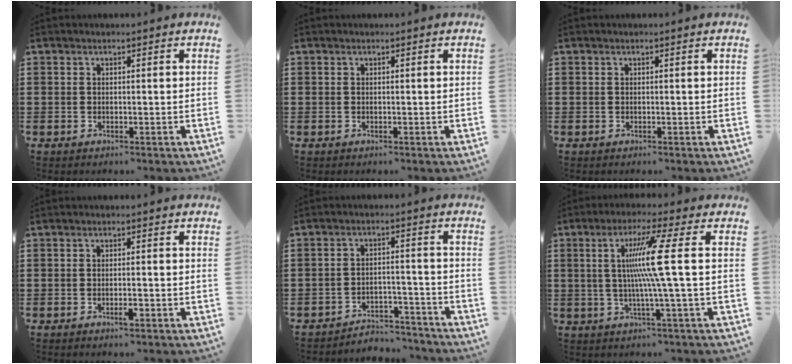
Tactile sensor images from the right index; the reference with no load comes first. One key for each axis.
{"total": 0.0}
{"total": 0.0}
{"total": 1.8, "fx": -0.9, "fy": 0.3, "fz": 1.5, "tx": -0.027, "ty": -0.003, "tz": -0.014}
{"total": 4.2, "fx": -4.0, "fy": 0.8, "fz": 0.6, "tx": -0.015, "ty": 0.008, "tz": -0.084}
{"total": 9.4, "fx": 1.1, "fy": -1.2, "fz": 9.3, "tx": -0.190, "ty": -0.008, "tz": 0.002}